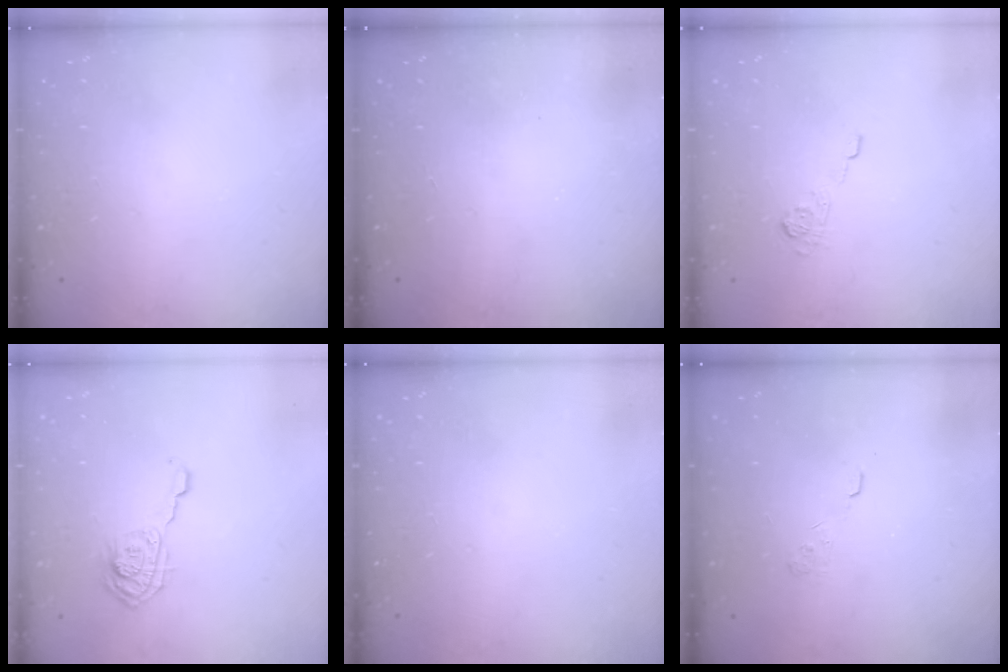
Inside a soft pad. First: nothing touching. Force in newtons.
{"total": 2.5, "press": 2.4, "slide": 0.8}
{"total": 9.9, "press": 9.8, "slide": 1.4}
{"total": 8.6, "press": 8.6, "slide": 0.1}
{"total": 0.0}
{"total": 2.8, "press": 2.4, "slide": 1.5}